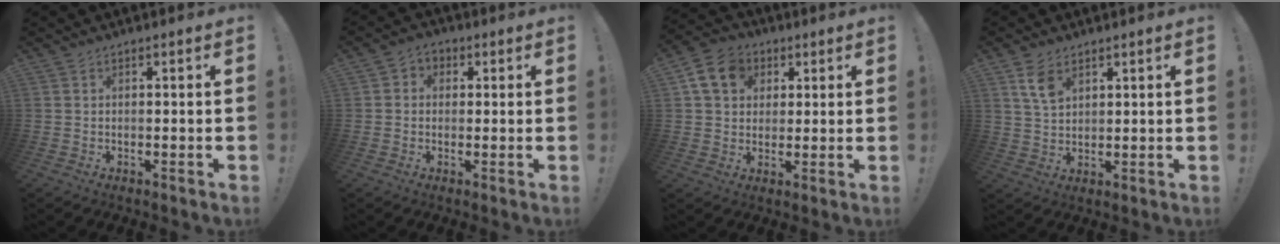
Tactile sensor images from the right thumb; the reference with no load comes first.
{"total": 3.5, "force": [-0.3, 3.2, 1.5], "torque": [-0.020, 0.008, -0.005]}
{"total": 11.5, "force": [4.2, 9.3, 5.2], "torque": [-0.078, -0.006, 0.086]}
{"total": 6.3, "force": [3.4, 3.6, 3.8], "torque": [-0.073, -0.012, 0.067]}